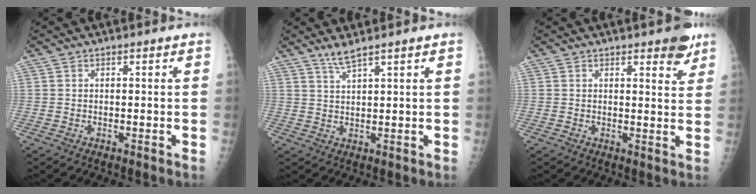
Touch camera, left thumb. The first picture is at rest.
{"total": 3.1, "force": [2.6, -0.2, 1.7], "torque": [-0.036, -0.016, 0.055]}
{"total": 4.8, "force": [3.2, 1.5, 3.2], "torque": [-0.022, -0.017, 0.036]}